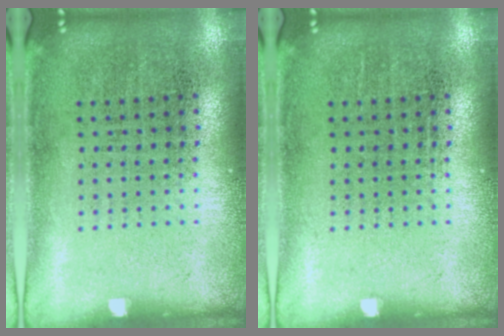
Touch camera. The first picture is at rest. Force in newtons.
{"total": 0.0}